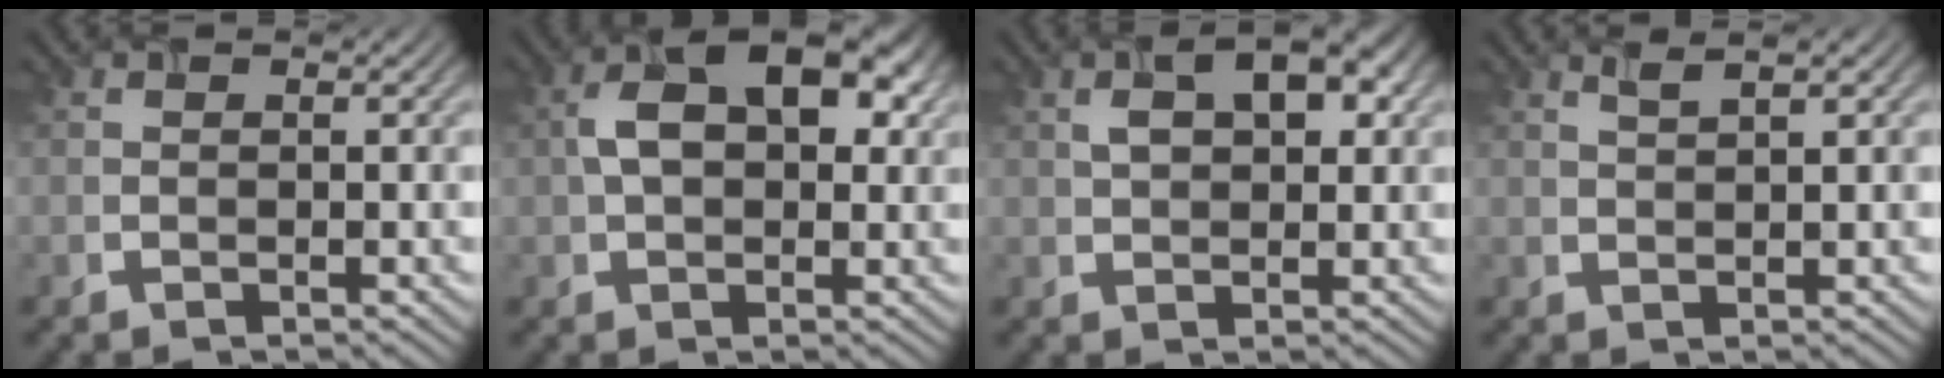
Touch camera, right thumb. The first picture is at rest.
{"total": 9.4, "force": [1.8, 5.6, 7.3], "torque": [-0.125, 0.012, 0.025]}
{"total": 6.2, "force": [1.9, 3.4, 4.9], "torque": [-0.079, 0.007, 0.031]}
{"total": 1.4, "force": [0.8, 0.2, 1.2], "torque": [-0.018, 0.009, 0.018]}